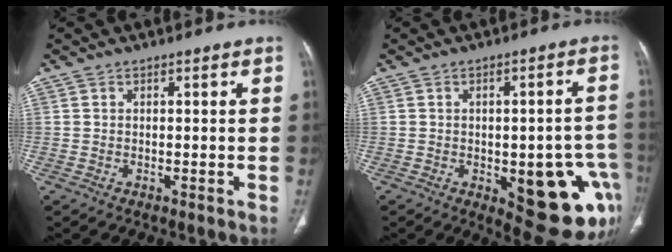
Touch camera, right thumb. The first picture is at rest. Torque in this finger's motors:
{"motor_torque": [2.17, 2.07, 1.07, -1.18, 0.35]}